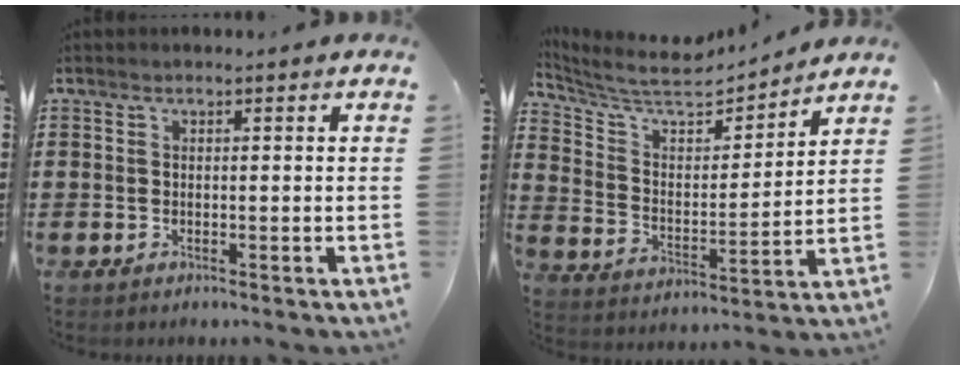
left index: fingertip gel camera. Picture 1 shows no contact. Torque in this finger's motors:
{"motor_torque": [0.02, -0.02, 0.11, 0.04]}